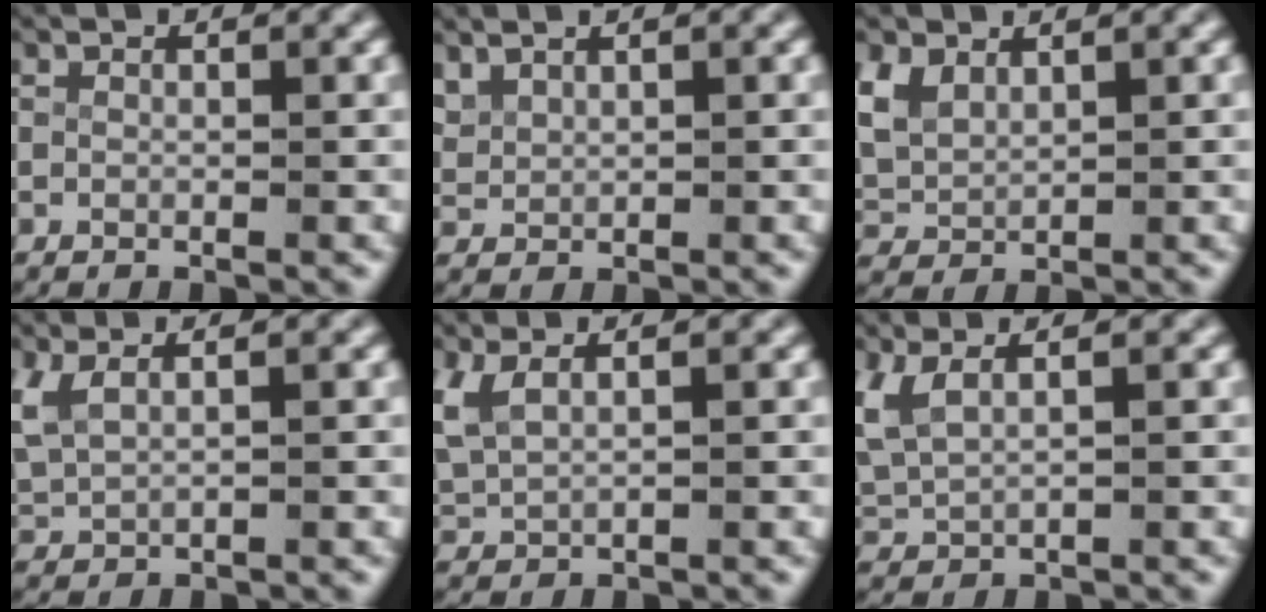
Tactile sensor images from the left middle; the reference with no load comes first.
{"total": 2.1, "force": [1.5, 1.2, 0.8], "torque": [-0.027, 0.000, 0.037]}
{"total": 3.6, "force": [1.4, 2.7, 2.0], "torque": [-0.074, -0.013, 0.040]}
{"total": 3.5, "force": [1.1, 2.4, 2.2], "torque": [-0.070, -0.002, 0.030]}
{"total": 3.6, "force": [1.2, 2.5, 2.4], "torque": [-0.076, -0.005, 0.031]}
{"total": 4.4, "force": [1.4, 3.0, 2.9], "torque": [-0.089, -0.004, 0.033]}